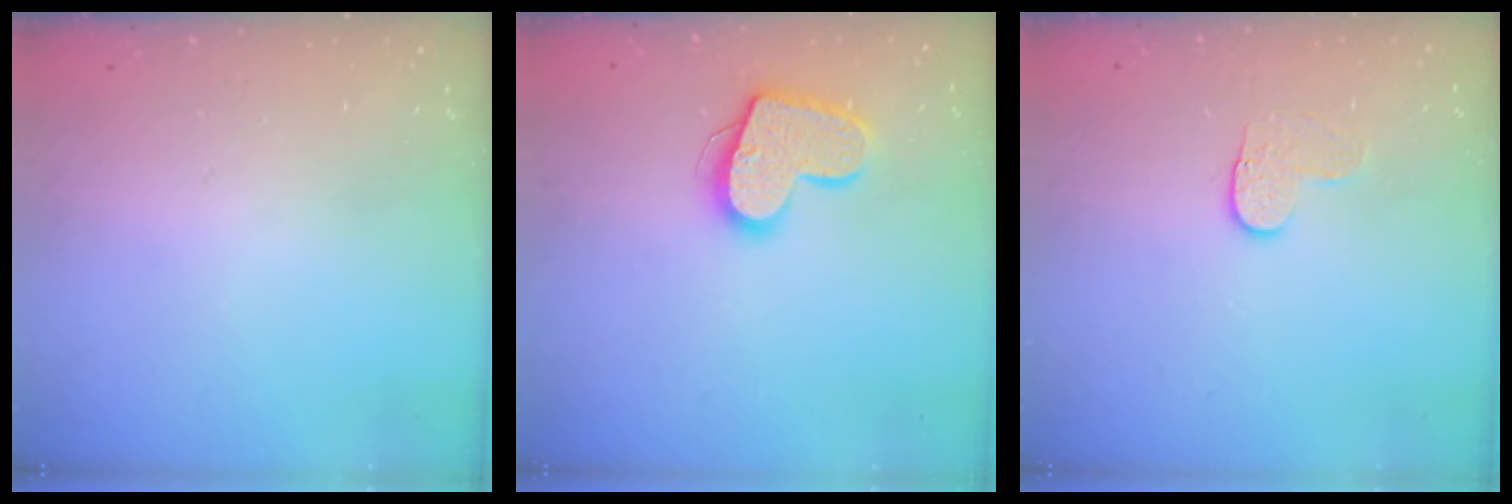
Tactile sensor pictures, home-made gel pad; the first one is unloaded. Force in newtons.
{"total": 15.3, "press": 15.3, "slide": 1.1}
{"total": 3.6, "press": 3.6, "slide": 0.4}